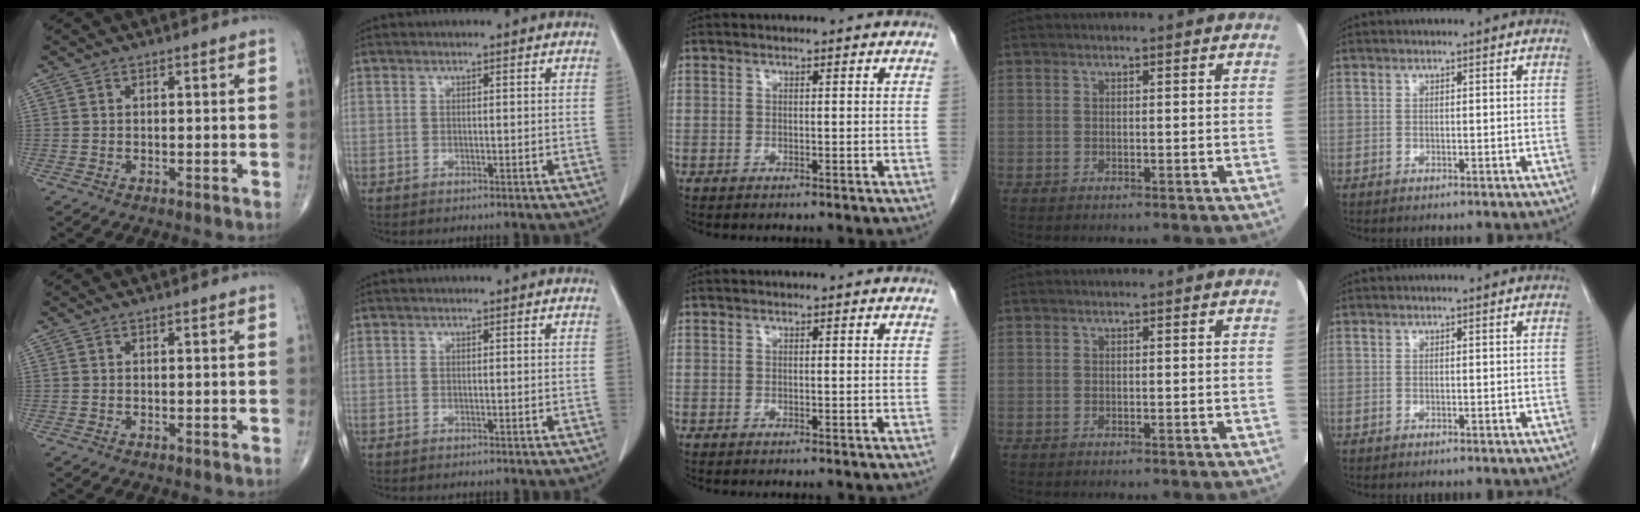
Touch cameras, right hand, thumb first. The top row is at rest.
{}